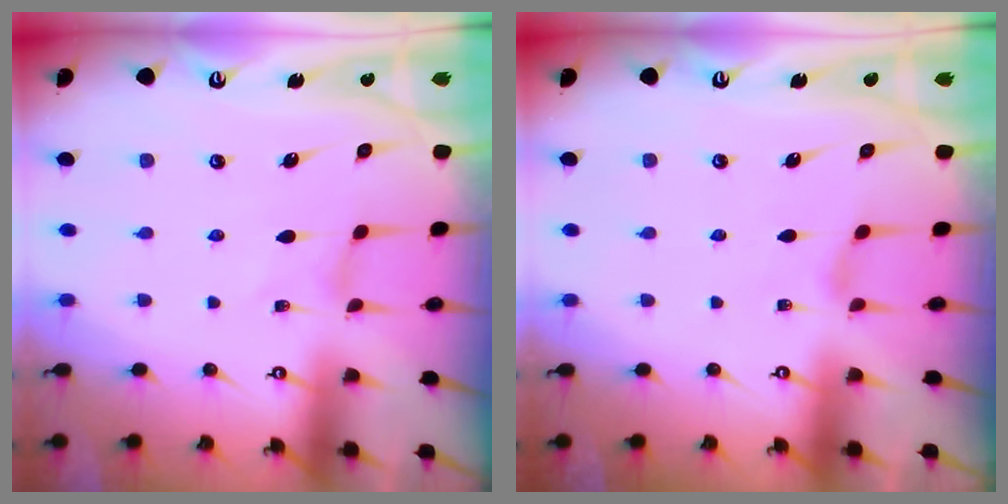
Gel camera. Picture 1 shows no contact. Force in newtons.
{"total": 0.0}